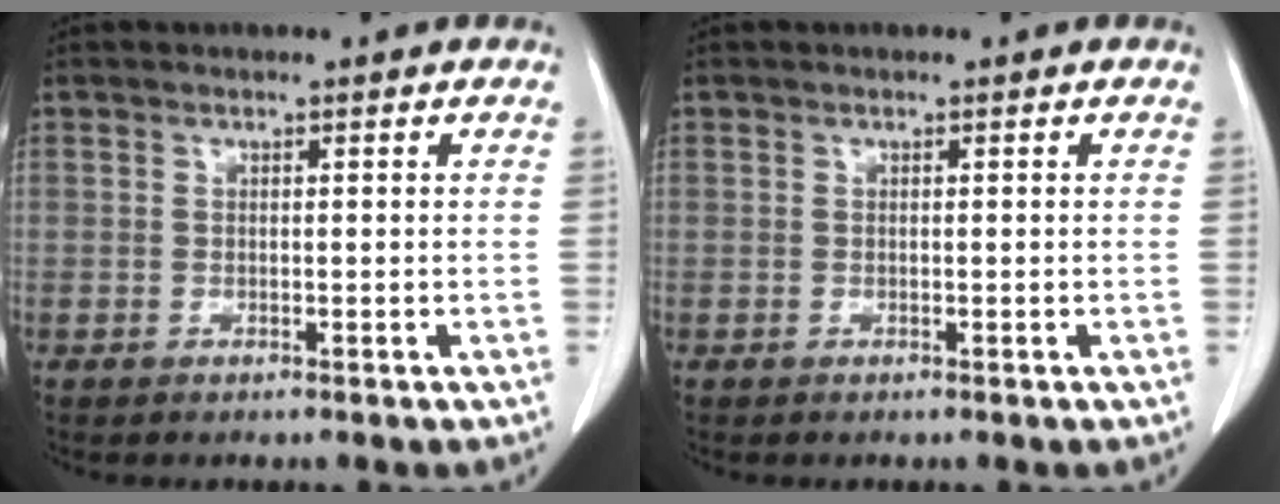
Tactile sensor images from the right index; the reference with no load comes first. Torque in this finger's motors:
{"motor_torque": [0.00, 0.00, 0.00, 0.00]}